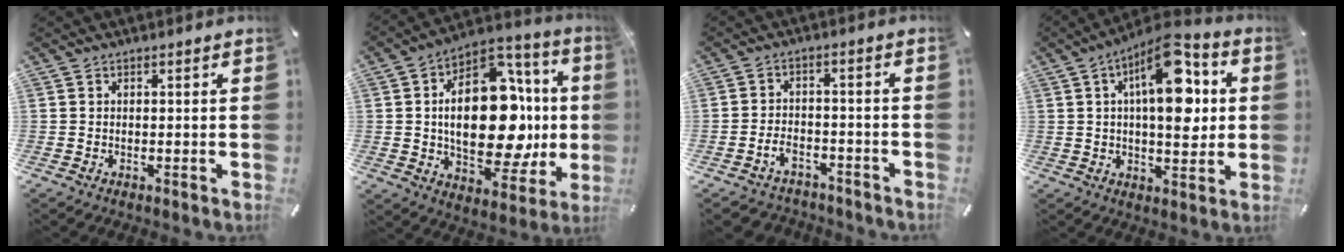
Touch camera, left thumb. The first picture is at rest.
{"total": 26.3, "force": [0.6, 15.0, 21.6], "torque": [-0.347, -0.009, 0.021]}
{"total": 5.1, "force": [-2.8, 3.5, 2.4], "torque": [-0.052, 0.010, -0.054]}
{"total": 16.7, "force": [4.8, 7.8, 14.0], "torque": [-0.214, -0.021, 0.075]}